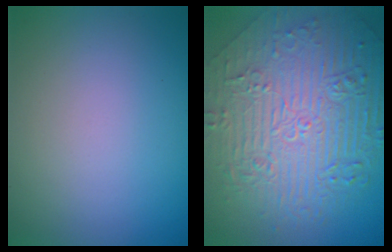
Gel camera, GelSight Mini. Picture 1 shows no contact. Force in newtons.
{"total": 10.9, "press": 7.3, "slide": 8.1}